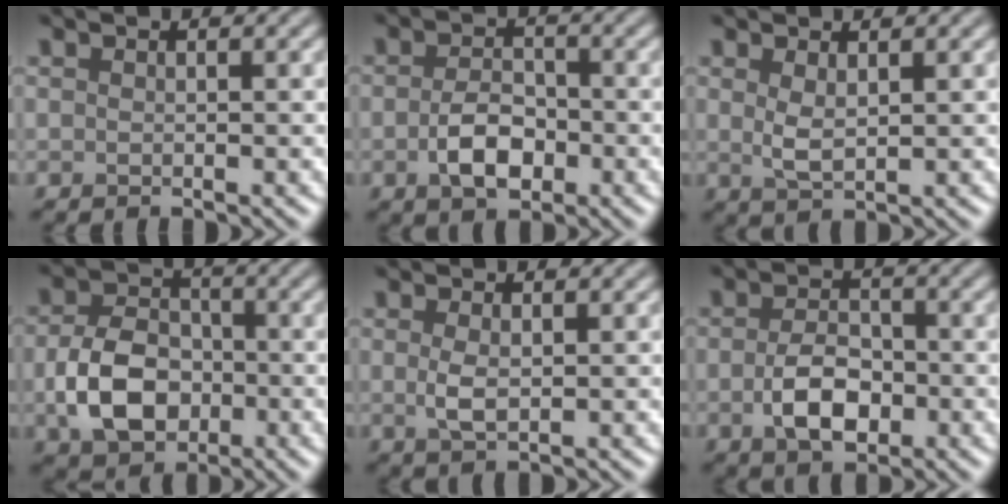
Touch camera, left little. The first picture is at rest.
{"total": 3.8, "force": [-1.2, 2.3, 2.8], "torque": [-0.054, -0.001, -0.024]}
{"total": 1.9, "force": [0.7, 0.7, 1.6], "torque": [-0.036, -0.003, 0.017]}
{"total": 6.6, "force": [-1.6, 4.7, 4.3], "torque": [-0.088, -0.002, -0.032]}
{"total": 2.0, "force": [0.2, 0.9, 1.7], "torque": [-0.041, -0.003, 0.006]}
{"total": 4.4, "force": [-1.1, 2.7, 3.3], "torque": [-0.069, -0.003, -0.023]}